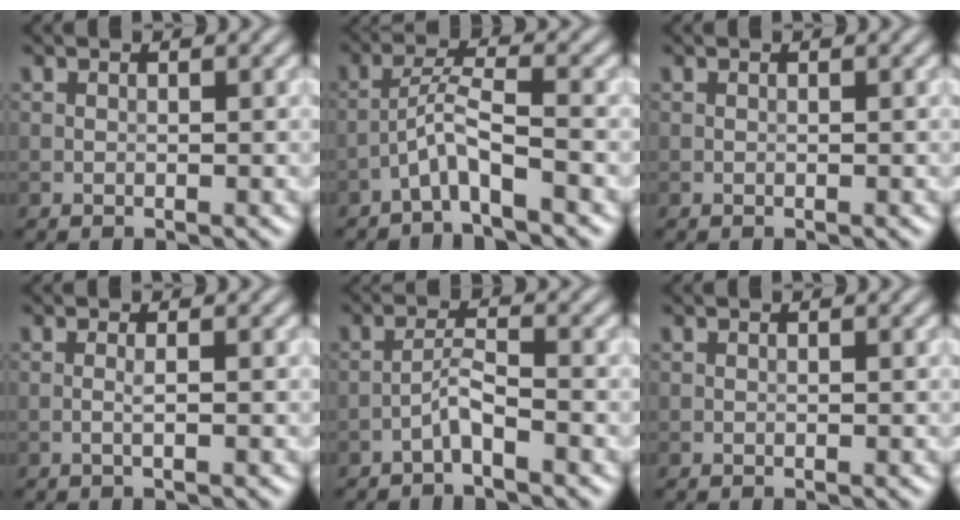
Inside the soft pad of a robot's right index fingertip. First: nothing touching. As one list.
[{"total": 3.3, "force": [-2.2, 0.1, 2.4], "torque": [-0.051, 0.015, -0.047]}, {"total": 0.0}, {"total": 0.9, "force": [-0.2, 0.1, 0.9], "torque": [-0.015, 0.000, -0.007]}, {"total": 2.0, "force": [-1.4, 0.1, 1.4], "torque": [-0.028, 0.011, -0.032]}, {"total": 0.0}]